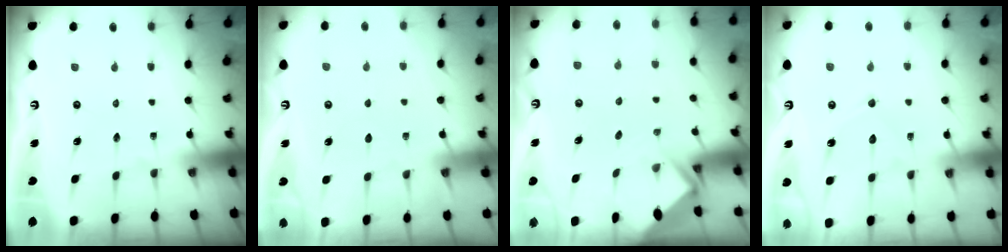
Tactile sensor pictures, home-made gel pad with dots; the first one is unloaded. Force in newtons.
{"total": 4.3, "press": 4.2, "slide": 0.6}
{"total": 2.9, "press": 2.9, "slide": 0.2}
{"total": 7.4, "press": 7.3, "slide": 0.7}